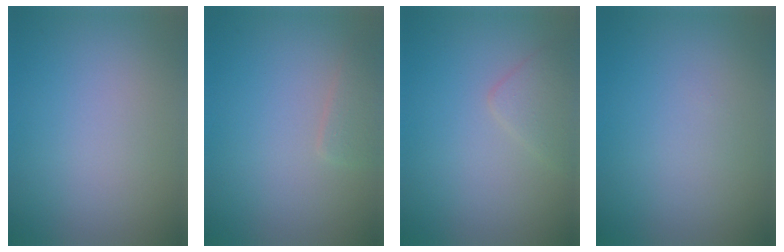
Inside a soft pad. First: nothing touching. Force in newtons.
{"total": 1.3, "press": 1.3, "slide": 0.1}
{"total": 1.9, "press": 1.9, "slide": 0.0}
{"total": 0.0}